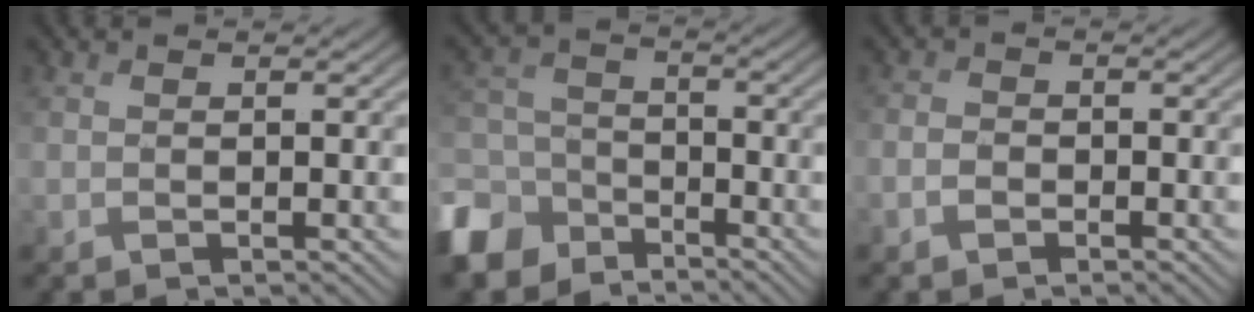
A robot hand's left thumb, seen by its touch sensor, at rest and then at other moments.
{"total": 9.8, "force": [-6.5, 6.2, 3.9], "torque": [-0.120, -0.019, -0.141]}
{"total": 1.7, "force": [-0.8, 1.2, 0.8], "torque": [-0.012, 0.003, -0.021]}